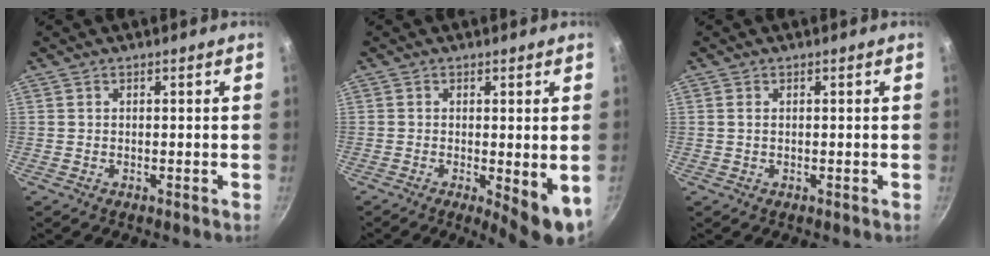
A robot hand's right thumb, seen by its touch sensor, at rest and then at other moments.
{"total": 7.2, "force": [-1.3, 2.1, 6.8], "torque": [-0.080, -0.008, -0.010]}
{"total": 0.7, "force": [0.1, 0.5, 0.6], "torque": [-0.011, 0.003, 0.002]}